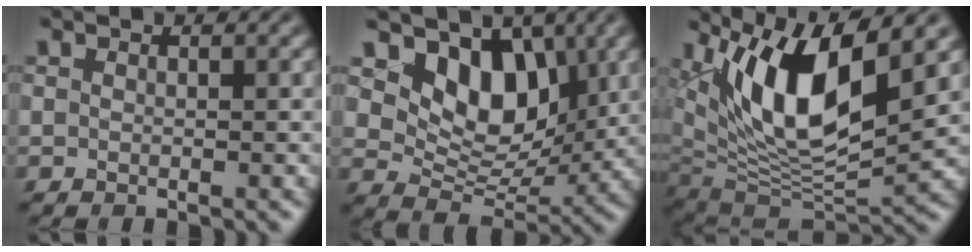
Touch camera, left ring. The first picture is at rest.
{"total": 7.4, "force": [2.9, 5.0, 4.6], "torque": [-0.069, -0.017, 0.042]}
{"total": 10.1, "force": [4.5, 3.8, 8.2], "torque": [-0.143, -0.016, 0.087]}